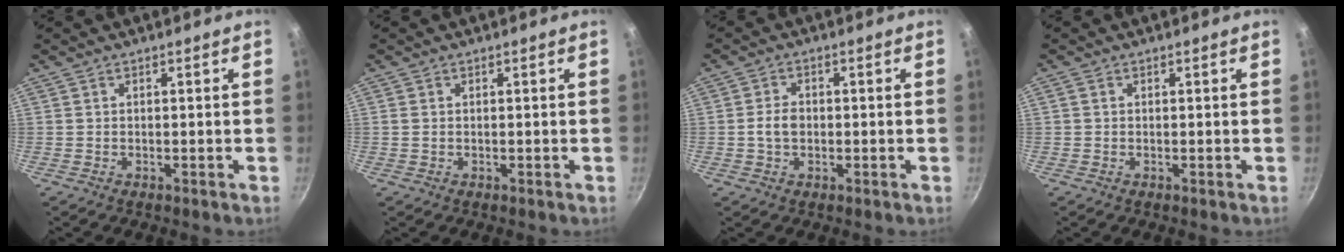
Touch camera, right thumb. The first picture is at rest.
{"total": 0.7, "force": [0.1, 0.5, 0.4], "torque": [-0.009, 0.002, 0.002]}
{"total": 3.6, "force": [-0.4, 2.5, 2.5], "torque": [-0.039, 0.012, -0.010]}
{"total": 0.6, "force": [0.1, 0.5, 0.3], "torque": [-0.004, 0.003, 0.000]}